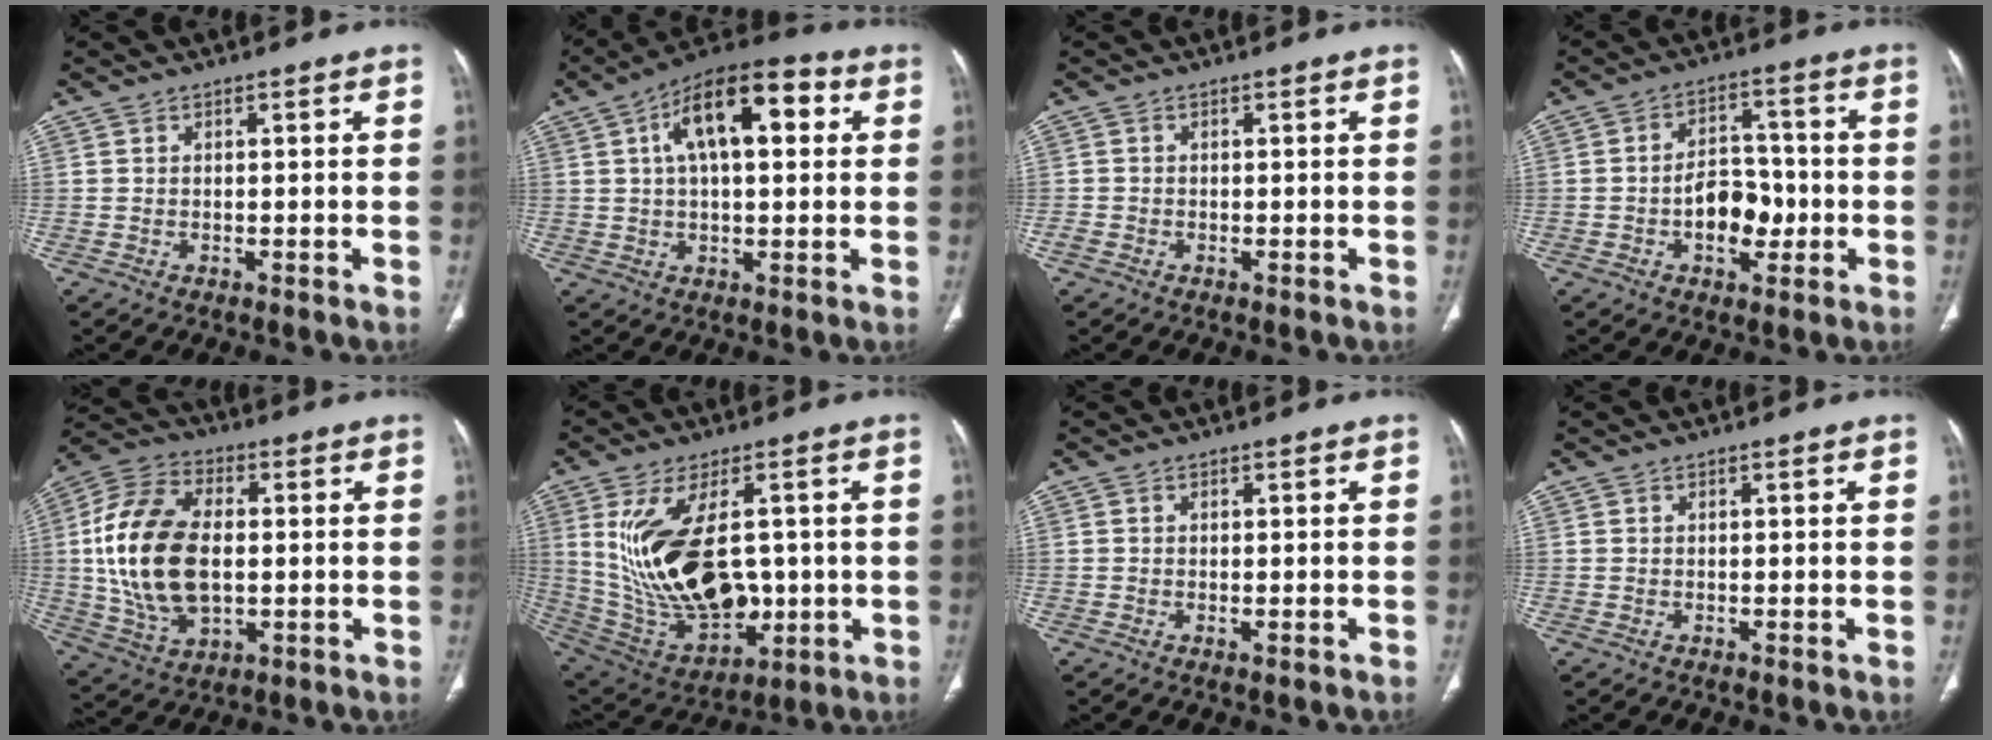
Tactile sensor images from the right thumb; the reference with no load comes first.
{"total": 15.7, "force": [4.5, 7.2, 13.2], "torque": [-0.194, 0.024, 0.064]}
{"total": 1.1, "force": [-0.6, 0.8, 0.5], "torque": [-0.012, 0.002, -0.013]}
{"total": 9.2, "force": [-2.0, 6.1, 6.7], "torque": [-0.071, 0.026, -0.032]}
{"total": 19.8, "force": [0.4, 11.9, 15.8], "torque": [-0.314, 0.005, 0.015]}
{"total": 21.3, "force": [1.2, 11.9, 17.7], "torque": [-0.318, -0.015, 0.054]}
{"total": 0.9, "force": [-0.4, 0.2, 0.7], "torque": [-0.012, -0.003, -0.004]}
{"total": 0.0}